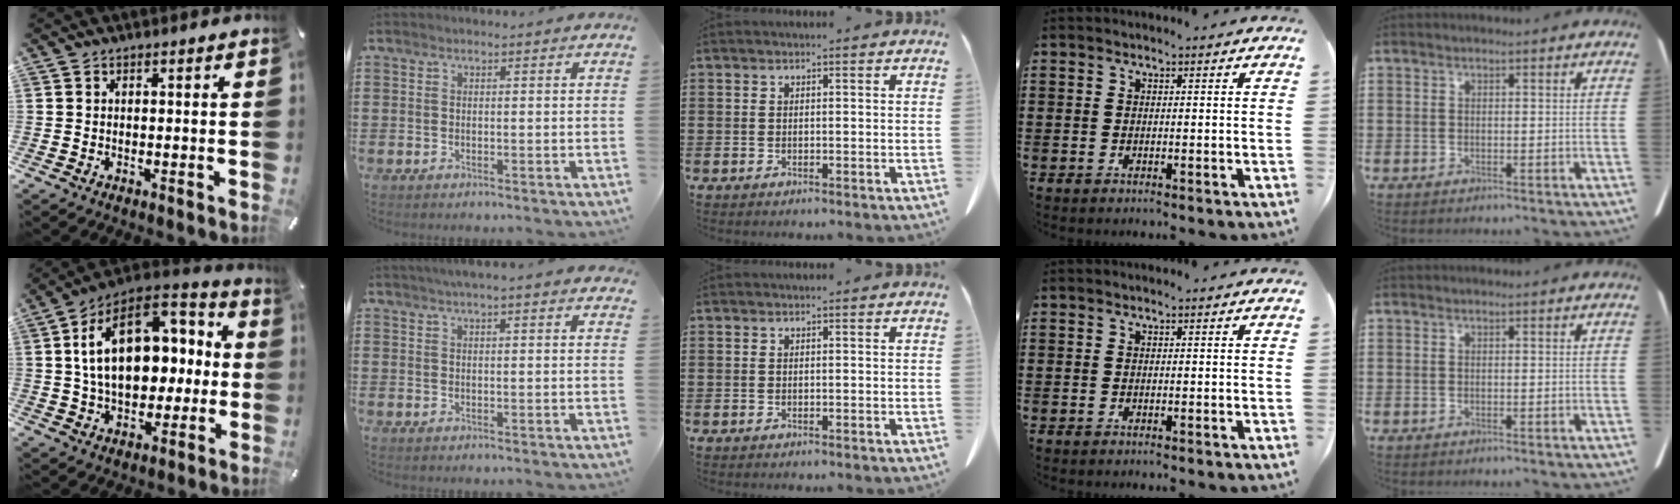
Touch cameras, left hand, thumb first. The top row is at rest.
{"thumb": {"total": 21.5, "force": [3.8, 14.9, 15.1], "torque": [-0.251, -0.005, 0.069]}, "index": {"total": 2.5, "force": [2.2, 0.0, 1.3], "torque": [-0.029, 0.002, 0.040]}}